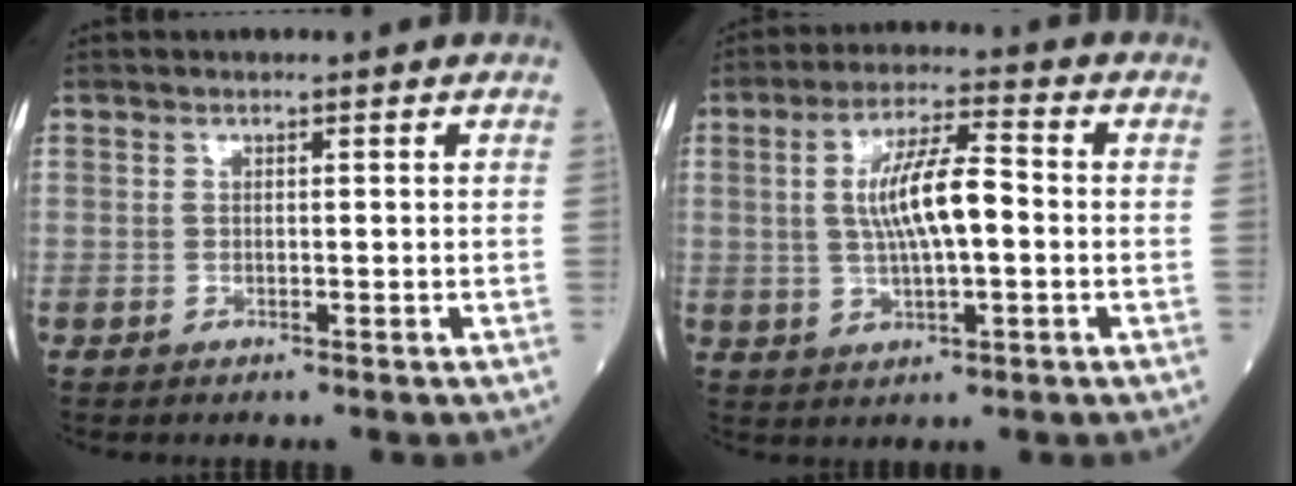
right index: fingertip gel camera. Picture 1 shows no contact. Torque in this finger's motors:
{"motor_torque": [0.96, 0.64, 0.57, 0.18]}